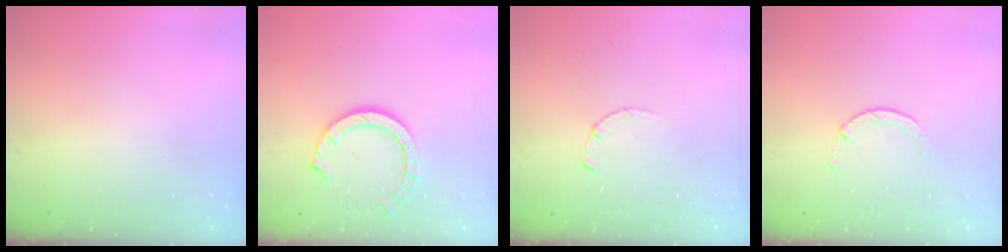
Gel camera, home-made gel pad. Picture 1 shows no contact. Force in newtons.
{"total": 9.4, "press": 9.3, "slide": 0.7}
{"total": 2.8, "press": 2.8, "slide": 0.4}
{"total": 1.7, "press": 1.6, "slide": 0.2}